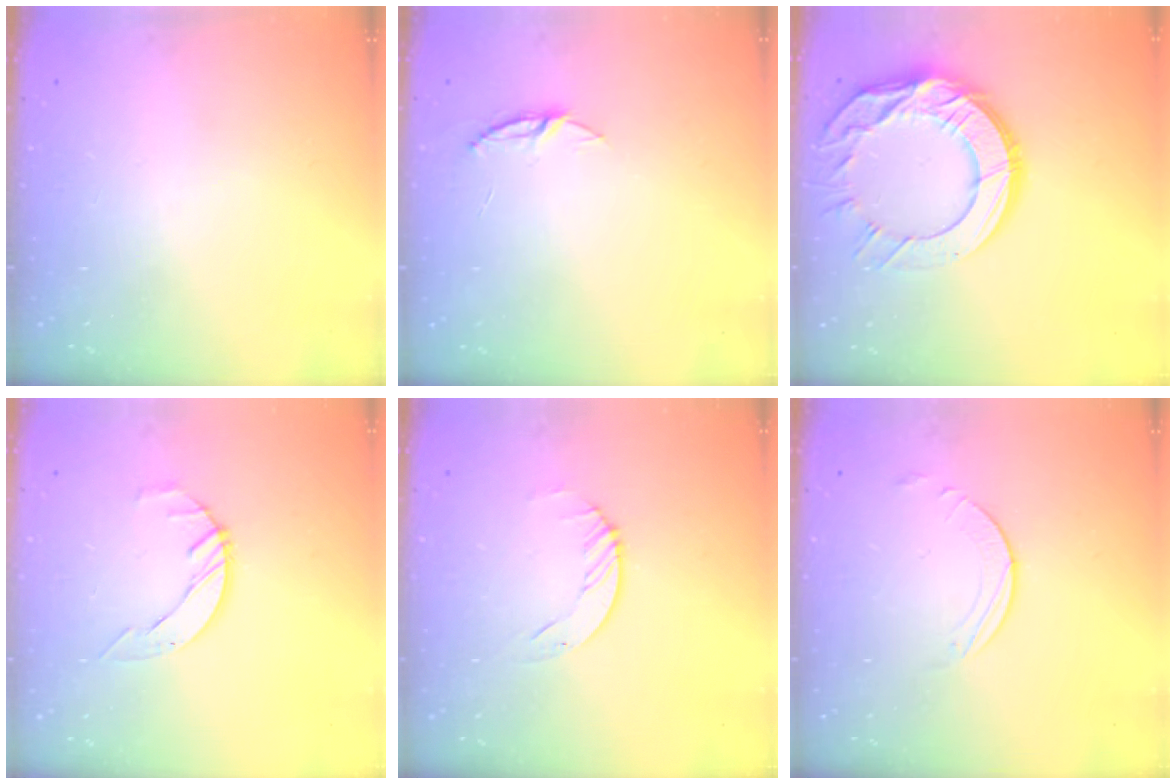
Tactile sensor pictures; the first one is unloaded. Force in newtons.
{"total": 4.6, "press": 4.5, "slide": 0.4}
{"total": 17.2, "press": 17.1, "slide": 1.4}
{"total": 2.7, "press": 2.7, "slide": 0.3}
{"total": 1.9, "press": 1.9, "slide": 0.2}
{"total": 3.2, "press": 3.2, "slide": 0.3}